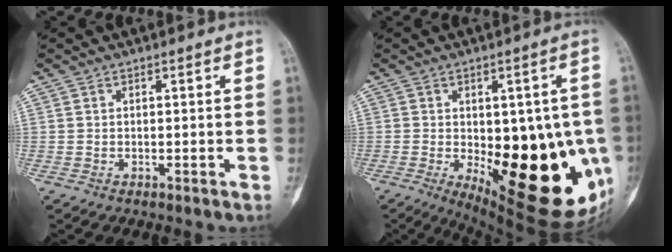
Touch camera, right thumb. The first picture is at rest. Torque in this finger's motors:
{"motor_torque": [-0.12, 1.96, 1.57, -1.18, 0.19]}